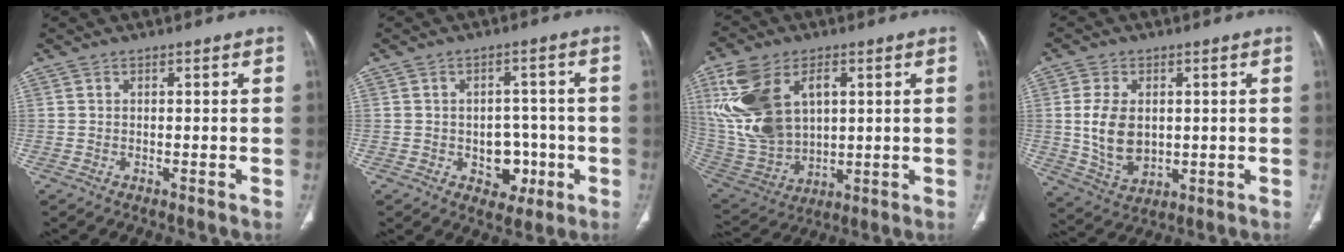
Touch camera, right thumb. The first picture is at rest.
{"total": 6.9, "force": [-1.8, 5.3, 4.0], "torque": [-0.014, 0.020, -0.016]}
{"total": 20.2, "force": [5.6, 12.7, 14.6], "torque": [-0.298, -0.017, 0.124]}
{"total": 10.2, "force": [0.7, 6.9, 7.5], "torque": [-0.128, -0.012, 0.027]}